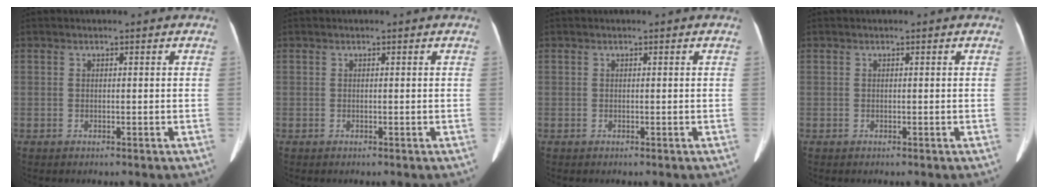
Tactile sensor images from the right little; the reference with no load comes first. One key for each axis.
{"total": 0.0}
{"total": 0.0}
{"total": 0.0}